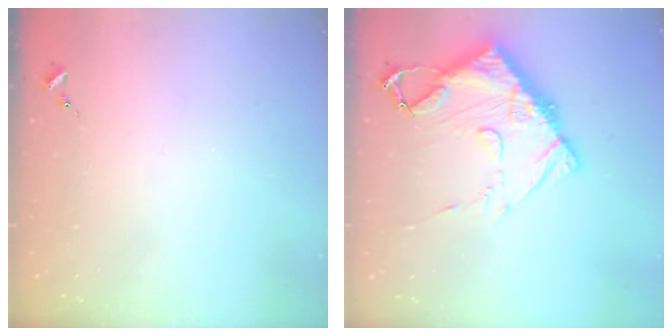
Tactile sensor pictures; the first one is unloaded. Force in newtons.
{"total": 14.3, "press": 14.2, "slide": 1.3}